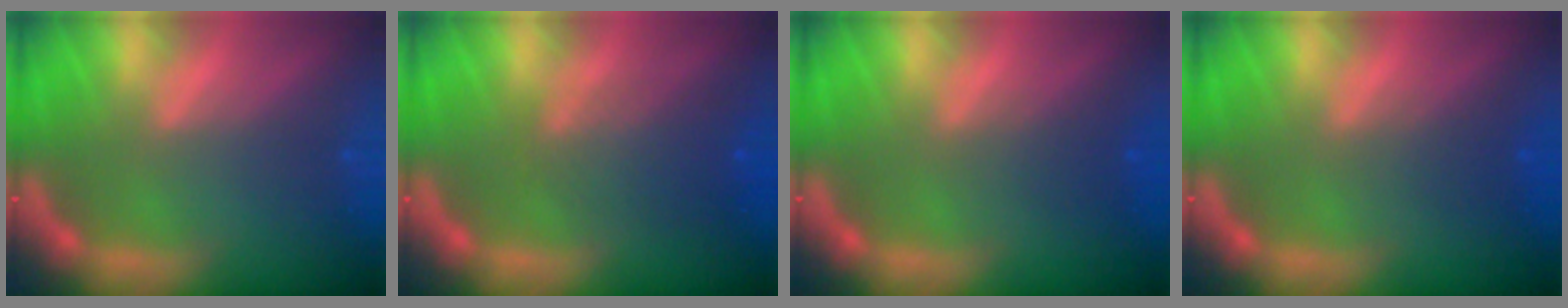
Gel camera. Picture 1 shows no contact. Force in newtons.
{"total": 4.1}
{"total": 2.0}
{"total": 2.0}